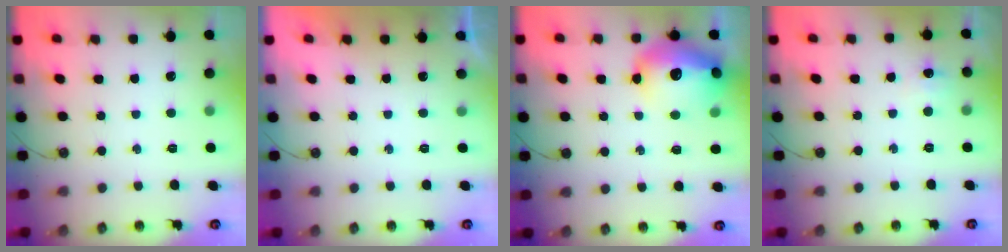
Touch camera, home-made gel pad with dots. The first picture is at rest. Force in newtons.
{"total": 0.0}
{"total": 20.5, "press": 20.4, "slide": 1.6}
{"total": 4.3, "press": 4.2, "slide": 0.6}